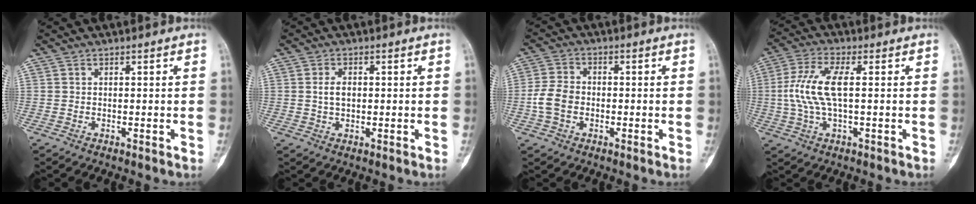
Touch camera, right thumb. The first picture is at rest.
{"total": 3.0, "force": [0.3, 1.9, 2.4], "torque": [-0.041, 0.002, 0.007]}
{"total": 5.9, "force": [-1.2, 4.3, 3.9], "torque": [-0.081, 0.016, -0.028]}
{"total": 9.8, "force": [0.5, 3.6, 9.1], "torque": [-0.215, 0.013, 0.010]}